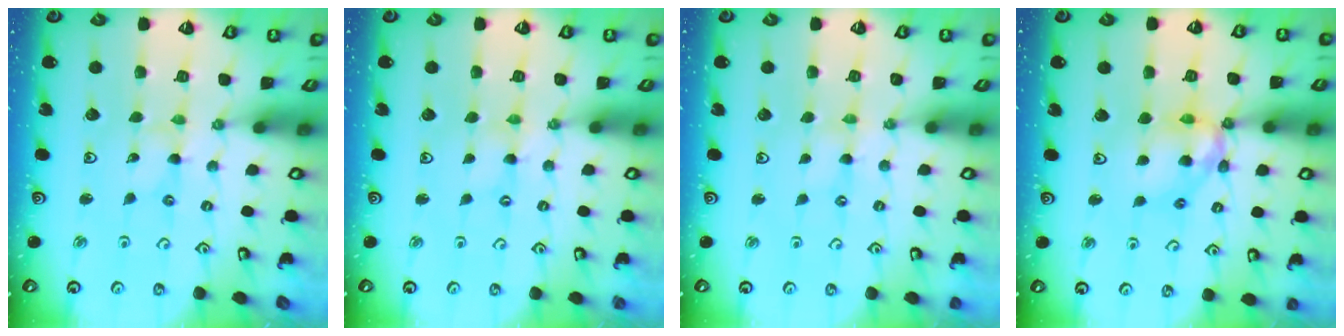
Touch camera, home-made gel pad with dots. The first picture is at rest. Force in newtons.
{"total": 0.0}
{"total": 0.0}
{"total": 12.0, "press": 12.0, "slide": 1.0}